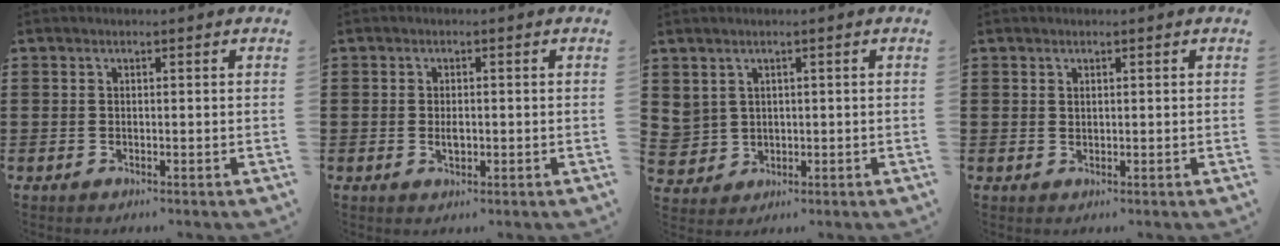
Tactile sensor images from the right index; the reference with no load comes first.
{"total": 1.8, "force": [-0.2, 0.9, 1.6], "torque": [-0.030, 0.003, -0.005]}
{"total": 2.5, "force": [1.2, 2.2, 0.2], "torque": [-0.016, 0.010, 0.023]}
{"total": 0.7, "force": [0.5, 0.4, 0.3], "torque": [-0.007, 0.001, 0.009]}